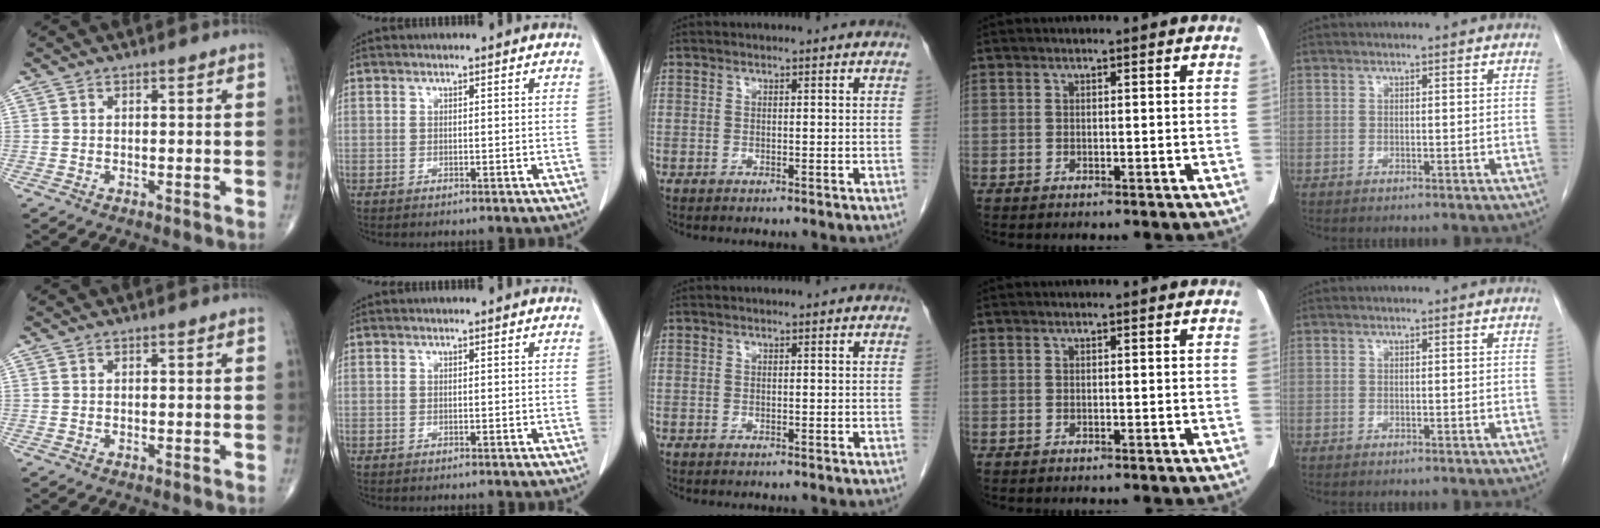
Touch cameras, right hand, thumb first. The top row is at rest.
{}